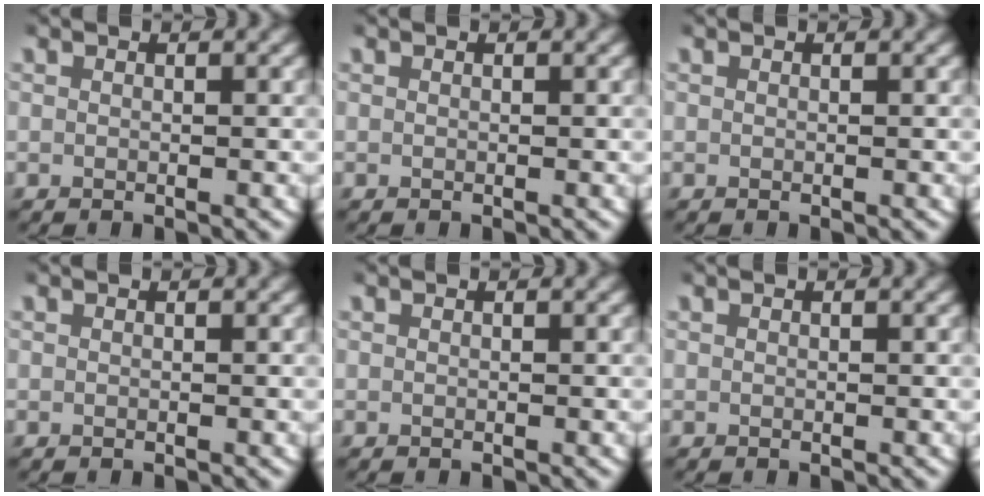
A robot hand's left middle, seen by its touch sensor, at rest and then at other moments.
{"total": 0.0}
{"total": 0.0}
{"total": 0.0}
{"total": 0.0}
{"total": 0.0}